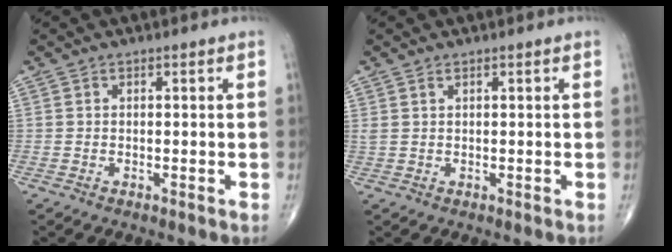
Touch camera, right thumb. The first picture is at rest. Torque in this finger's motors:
{"motor_torque": [-0.03, -0.66, 0.24, 0.30, -0.01]}